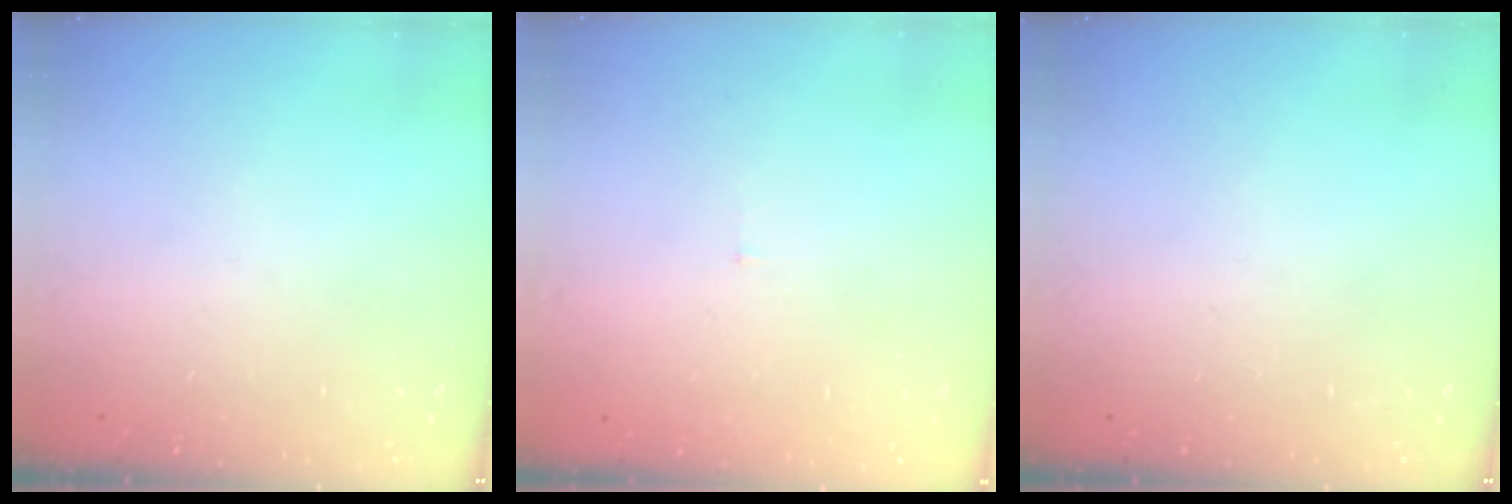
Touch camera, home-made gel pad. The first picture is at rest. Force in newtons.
{"total": 3.0, "press": 3.0, "slide": 0.2}
{"total": 0.0}